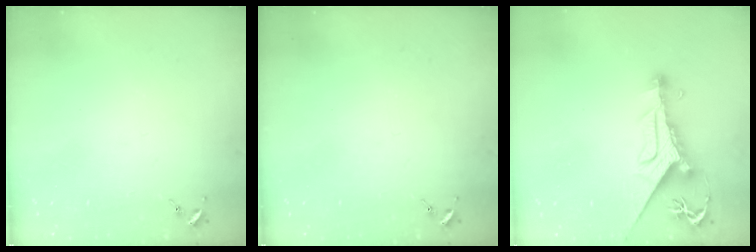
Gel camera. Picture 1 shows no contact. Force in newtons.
{"total": 0.0}
{"total": 10.1, "press": 10.1, "slide": 1.1}